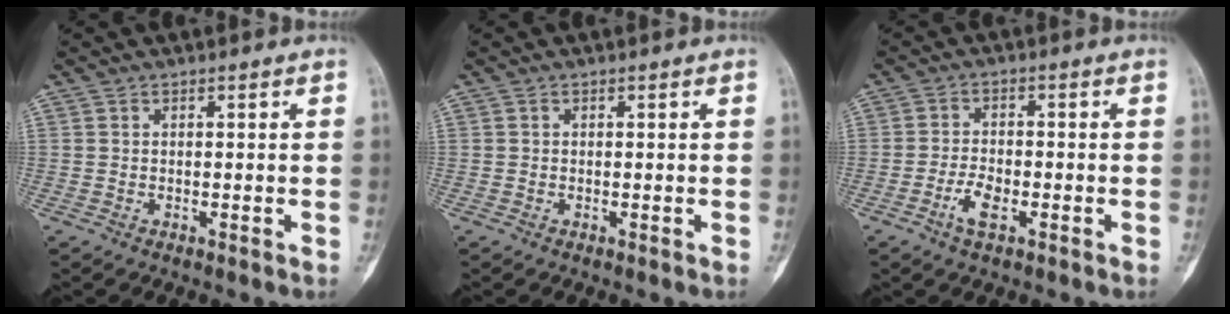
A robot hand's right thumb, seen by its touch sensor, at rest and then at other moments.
{"total": 0.0}
{"total": 4.3, "force": [-2.0, 2.0, 3.3], "torque": [-0.063, 0.010, -0.039]}